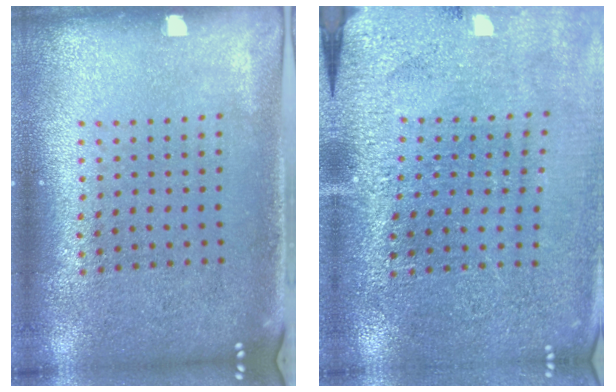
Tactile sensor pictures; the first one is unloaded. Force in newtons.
{"total": 3.0, "press": 3.0, "slide": 0.4}